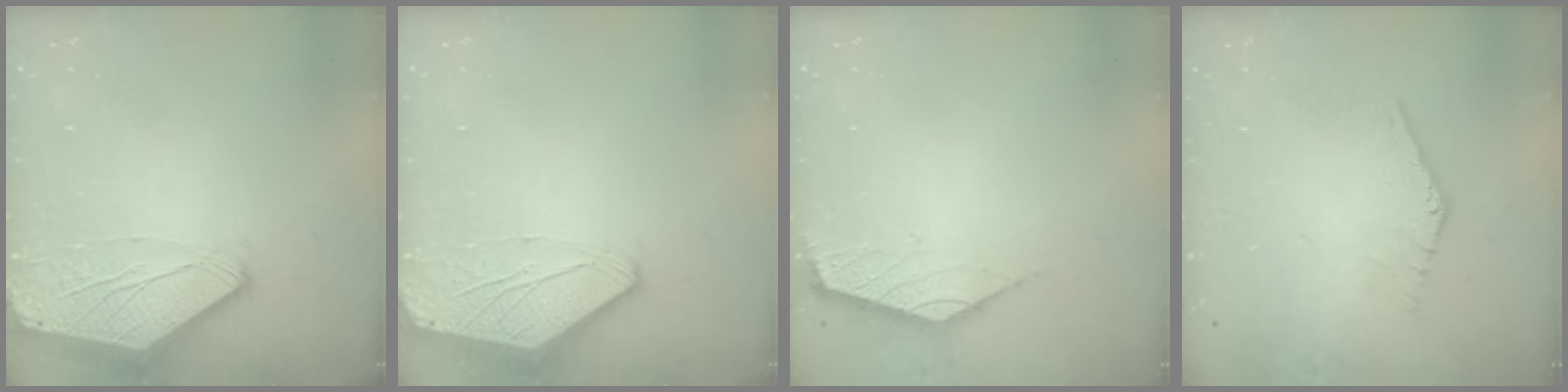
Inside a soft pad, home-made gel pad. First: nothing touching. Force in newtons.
{"total": 0.0}
{"total": 2.6, "press": 2.5, "slide": 0.6}
{"total": 1.4, "press": 1.3, "slide": 0.1}